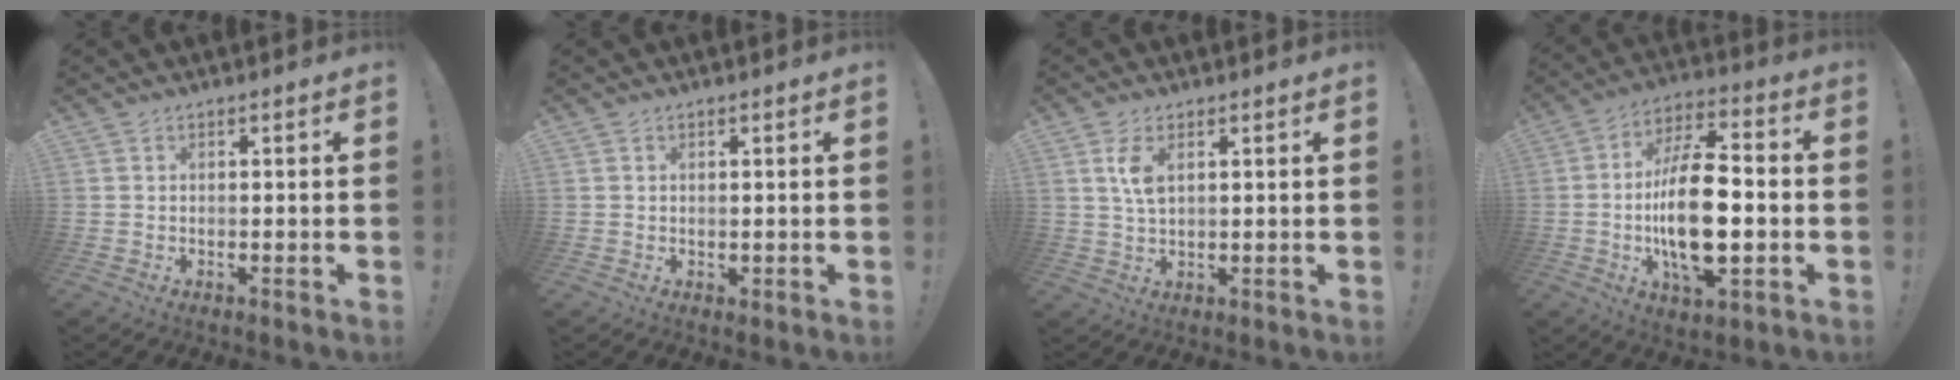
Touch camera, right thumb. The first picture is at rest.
{"total": 0.9, "force": [0.6, 0.7, 0.2], "torque": [0.005, -0.003, 0.010]}
{"total": 5.2, "force": [2.0, 2.3, 4.3], "torque": [-0.078, -0.009, 0.030]}
{"total": 20.0, "force": [-2.7, 8.9, 17.7], "torque": [-0.336, -0.001, -0.047]}